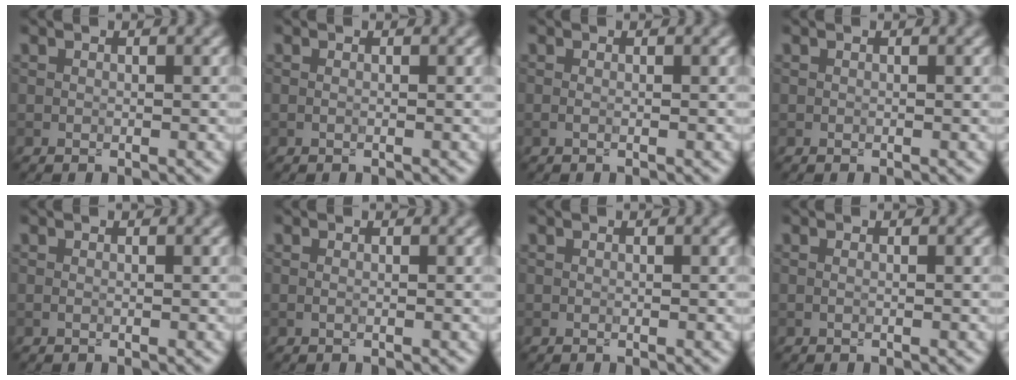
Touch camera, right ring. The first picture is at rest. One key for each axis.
{"total": 0.6, "fx": 0.1, "fy": 0.3, "fz": 0.4, "tx": -0.002, "ty": -0.005, "tz": -0.007}
{"total": 0.6, "fx": 0.0, "fy": 0.3, "fz": 0.5, "tx": -0.009, "ty": -0.005, "tz": -0.007}
{"total": 0.0}
{"total": 0.0}
{"total": 0.5, "fx": 0.1, "fy": 0.2, "fz": 0.5, "tx": -0.007, "ty": -0.007, "tz": -0.007}
{"total": 0.0}
{"total": 0.9, "fx": 0.2, "fy": 0.6, "fz": 0.7, "tx": -0.001, "ty": -0.006, "tz": -0.012}